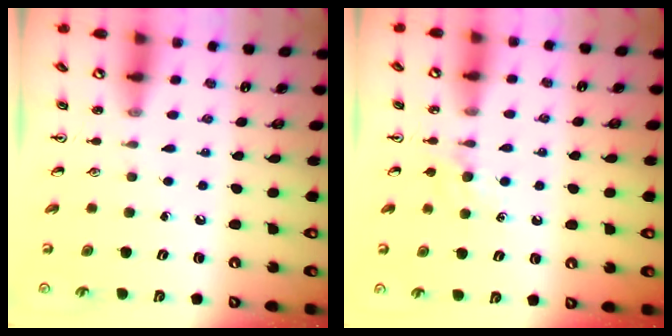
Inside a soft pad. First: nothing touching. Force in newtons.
{"total": 4.1, "press": 4.1, "slide": 0.6}